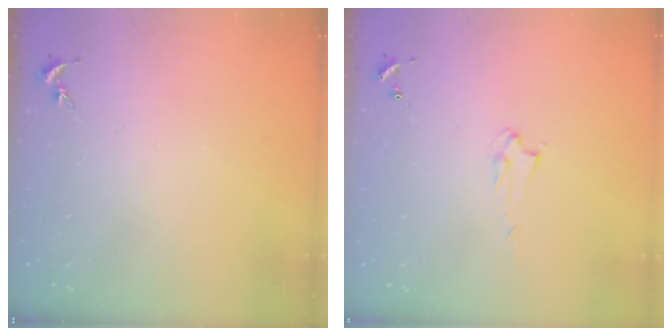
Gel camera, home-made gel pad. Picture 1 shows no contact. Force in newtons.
{"total": 2.0, "press": 2.0, "slide": 0.2}